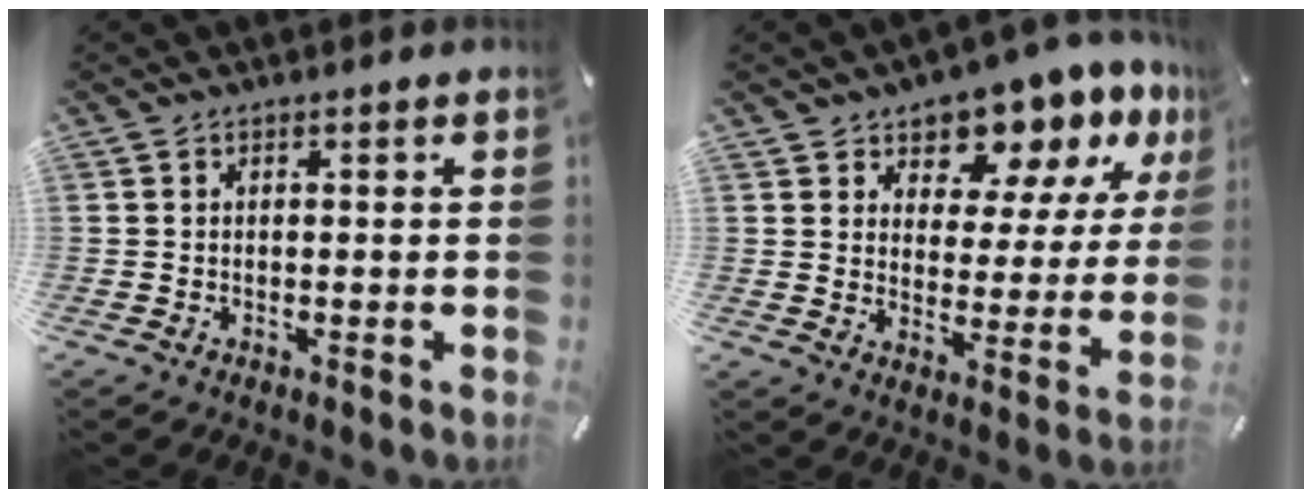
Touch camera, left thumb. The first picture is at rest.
{"total": 10.6, "force": [8.5, 5.7, 2.6], "torque": [-0.043, -0.074, 0.153]}